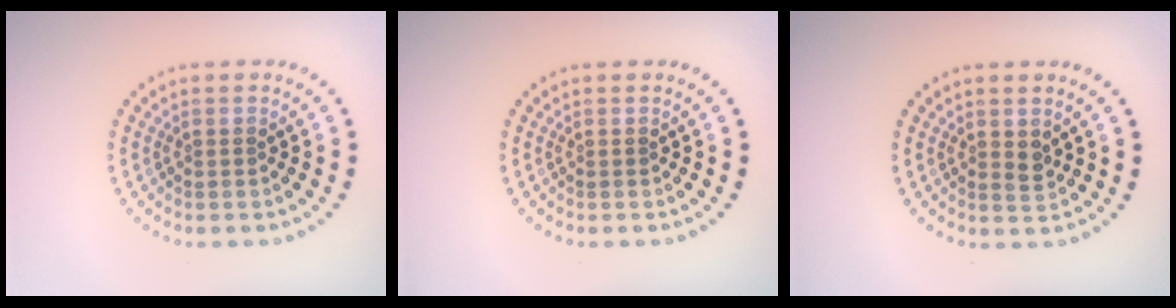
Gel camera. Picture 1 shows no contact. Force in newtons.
{"total": 0.0}
{"total": 1.1, "press": 1.0, "slide": 0.5}